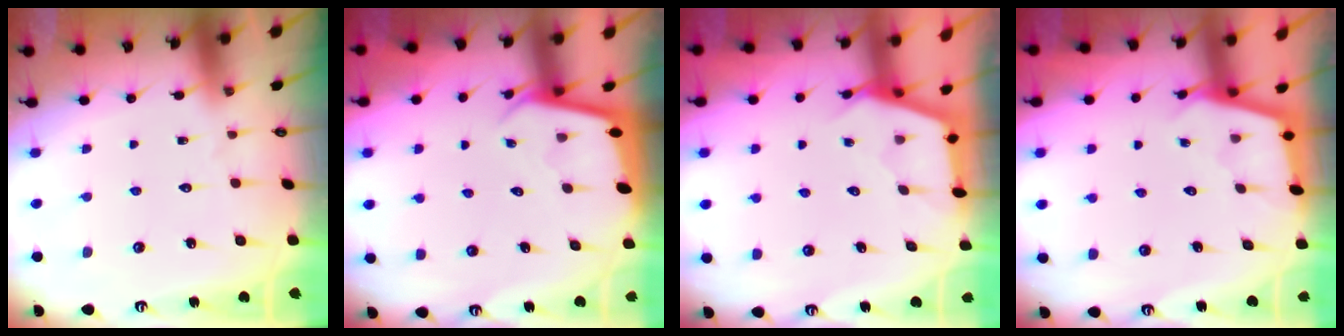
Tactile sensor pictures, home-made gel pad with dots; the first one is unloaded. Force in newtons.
{"total": 2.3, "press": 2.3, "slide": 0.1}
{"total": 2.8, "press": 2.8, "slide": 0.4}
{"total": 2.5, "press": 2.5, "slide": 0.1}